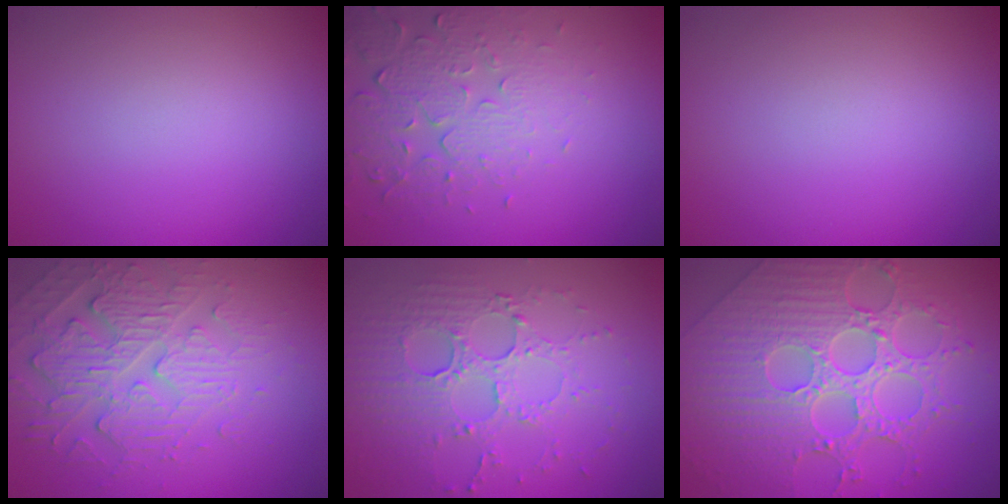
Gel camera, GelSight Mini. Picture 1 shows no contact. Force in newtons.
{"total": 5.0, "press": 3.6, "slide": 3.4}
{"total": 0.0}
{"total": 4.7, "press": 4.2, "slide": 2.2}
{"total": 5.6, "press": 3.9, "slide": 4.1}
{"total": 9.2, "press": 6.8, "slide": 6.2}